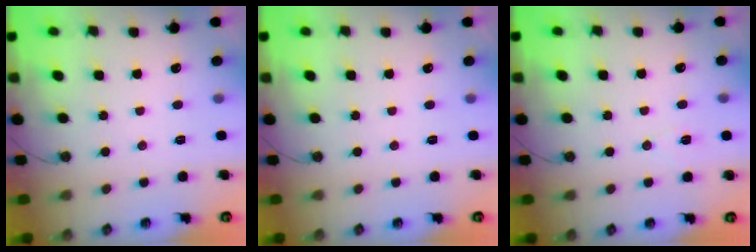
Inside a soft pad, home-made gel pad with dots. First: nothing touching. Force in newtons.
{"total": 0.0}
{"total": 5.1, "press": 4.7, "slide": 2.0}